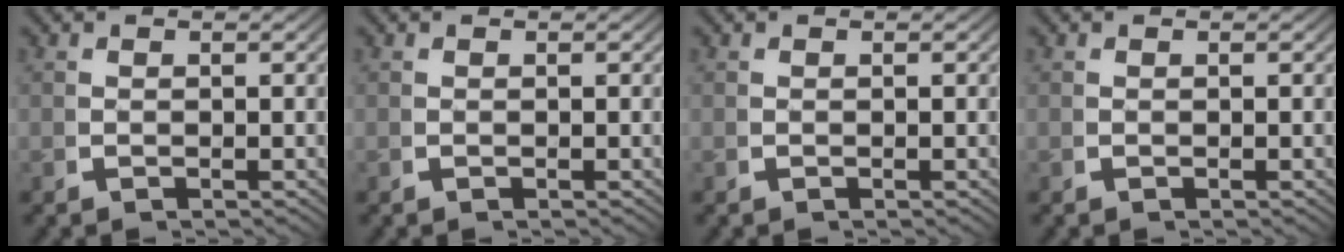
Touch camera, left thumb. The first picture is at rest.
{"total": 0.0}
{"total": 0.0}
{"total": 0.0}